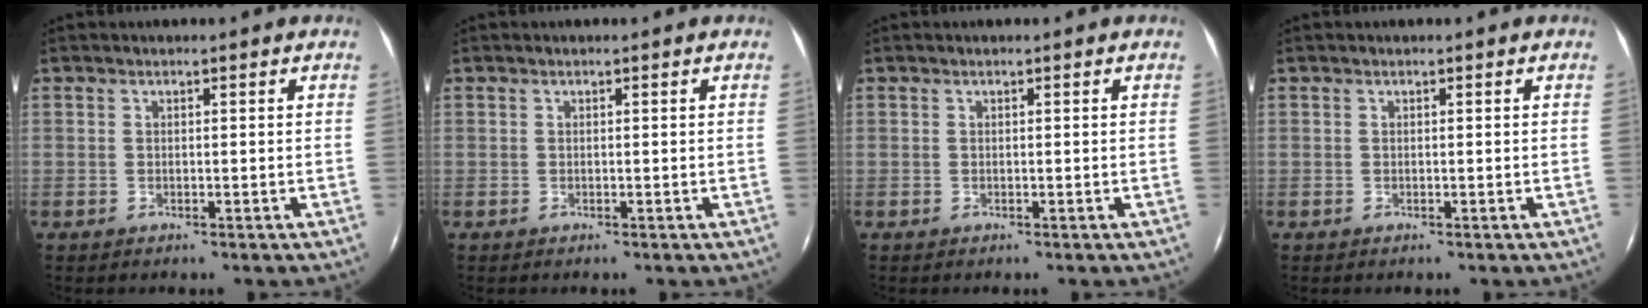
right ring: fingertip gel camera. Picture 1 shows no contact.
{"total": 0.0}
{"total": 0.0}
{"total": 0.0}